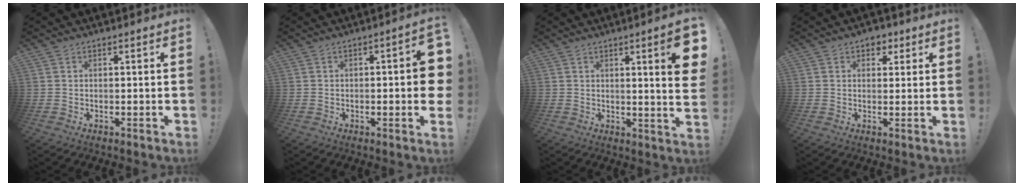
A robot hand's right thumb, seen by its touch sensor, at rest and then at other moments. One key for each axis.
{"total": 6.2, "fx": -0.5, "fy": 1.2, "fz": 6.1, "tx": -0.075, "ty": -0.004, "tz": -0.007}
{"total": 9.8, "fx": 2.9, "fy": 0.4, "fz": 9.4, "tx": -0.120, "ty": -0.028, "tz": 0.041}
{"total": 4.0, "fx": 1.9, "fy": 3.2, "fz": 1.4, "tx": -0.008, "ty": -0.003, "tz": 0.030}